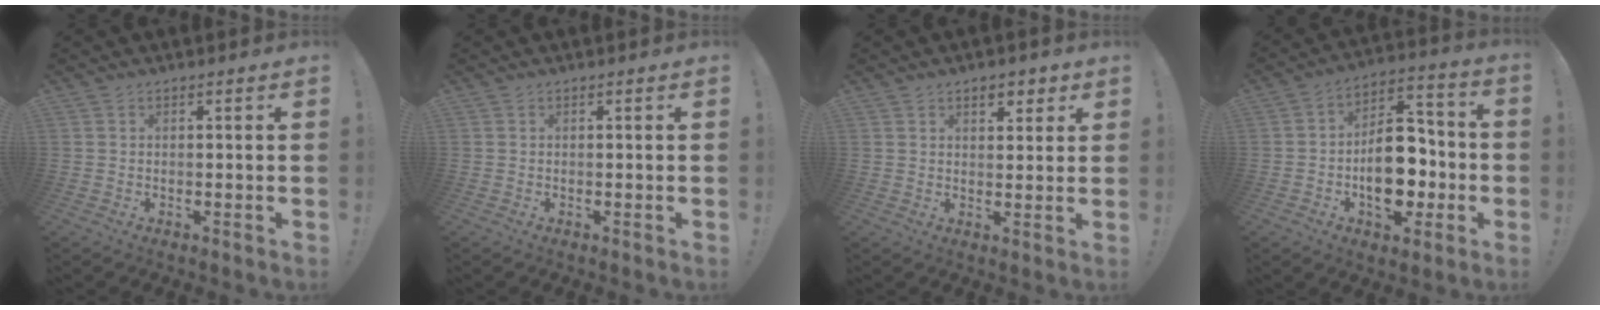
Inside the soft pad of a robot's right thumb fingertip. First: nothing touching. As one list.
[{"total": 0.0}, {"total": 4.5, "force": [2.7, 2.8, 2.3], "torque": [-0.017, -0.010, 0.044]}, {"total": 16.5, "force": [-4.3, 10.8, 11.7], "torque": [-0.154, 0.033, -0.064]}]